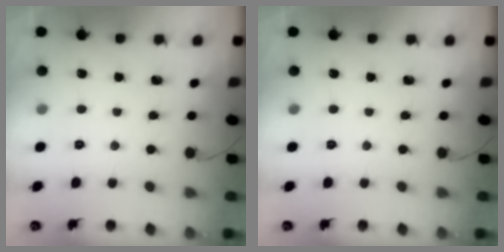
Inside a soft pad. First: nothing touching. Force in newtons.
{"total": 0.0}